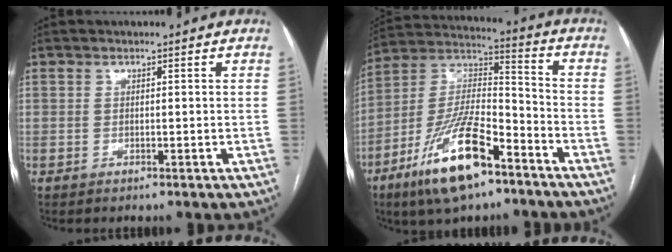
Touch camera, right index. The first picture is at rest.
{"total": 17.7, "force": [-10.3, 5.3, 13.4], "torque": [-0.269, -0.004, -0.183]}